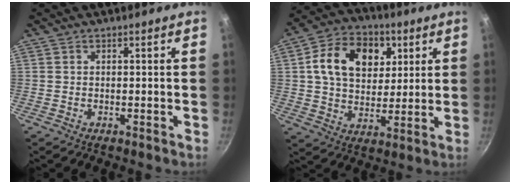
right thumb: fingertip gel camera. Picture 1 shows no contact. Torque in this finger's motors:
{"motor_torque": [-1.34, 1.62, 0.56, 0.28, 0.31]}